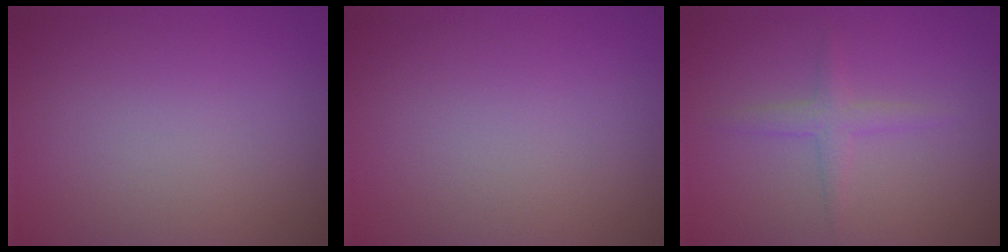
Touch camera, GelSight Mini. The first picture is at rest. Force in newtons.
{"total": 0.0}
{"total": 1.7, "press": 1.7, "slide": 0.1}